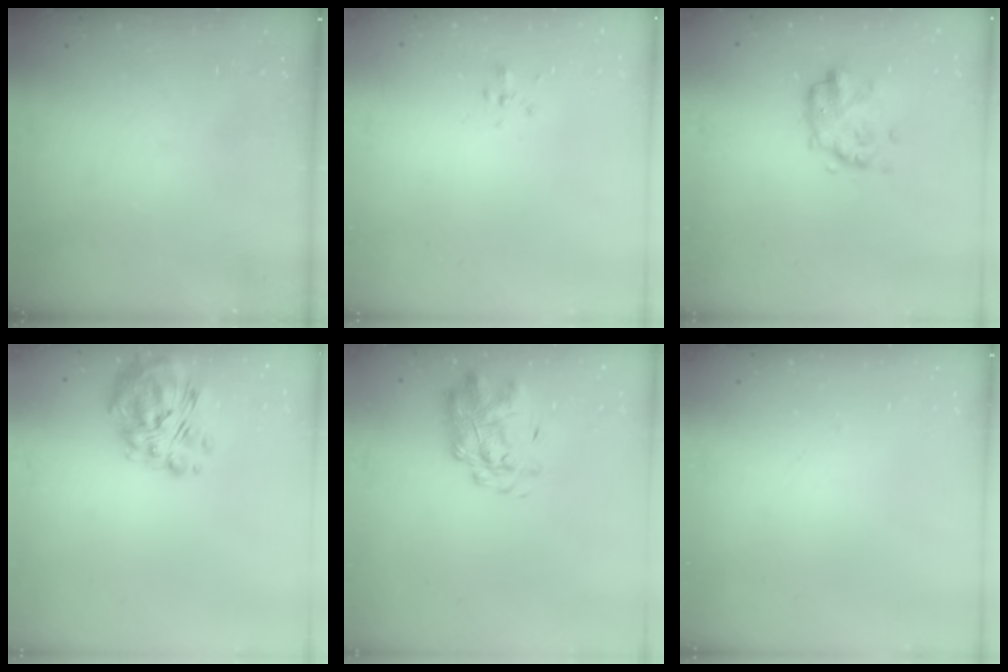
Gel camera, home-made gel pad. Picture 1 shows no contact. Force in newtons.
{"total": 1.8, "press": 1.6, "slide": 0.8}
{"total": 5.9, "press": 5.9, "slide": 0.1}
{"total": 12.4, "press": 11.7, "slide": 4.2}
{"total": 3.0, "press": 2.9, "slide": 0.8}
{"total": 0.0}